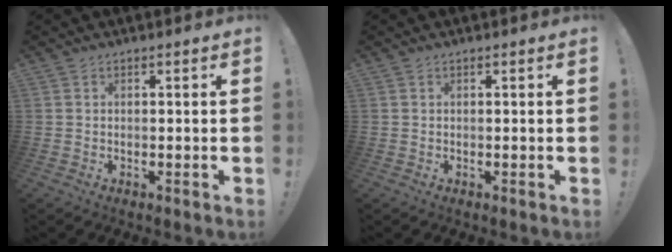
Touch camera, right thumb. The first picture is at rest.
{"total": 0.0}